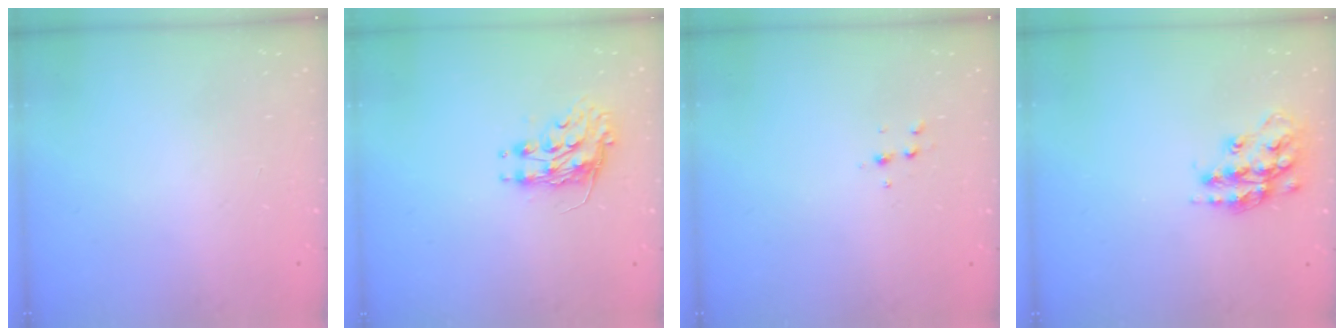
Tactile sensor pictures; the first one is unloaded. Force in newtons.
{"total": 8.3, "press": 8.3, "slide": 0.1}
{"total": 4.1, "press": 4.0, "slide": 1.1}
{"total": 16.1, "press": 16.1, "slide": 1.0}